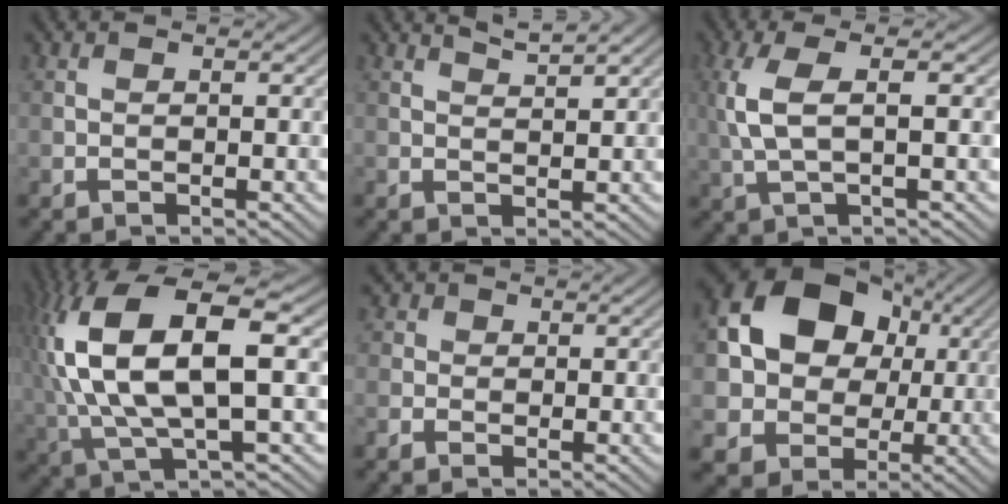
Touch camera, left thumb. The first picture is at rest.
{"total": 2.4, "force": [2.0, 0.2, 1.3], "torque": [-0.023, -0.002, 0.039]}
{"total": 5.3, "force": [0.6, 1.6, 5.0], "torque": [-0.127, 0.007, 0.010]}
{"total": 14.7, "force": [2.4, 5.3, 13.5], "torque": [-0.300, 0.012, 0.048]}
{"total": 2.1, "force": [-0.3, 2.1, 0.4], "torque": [-0.012, 0.004, -0.010]}
{"total": 13.9, "force": [2.2, 11.4, 7.7], "torque": [-0.163, 0.011, 0.023]}